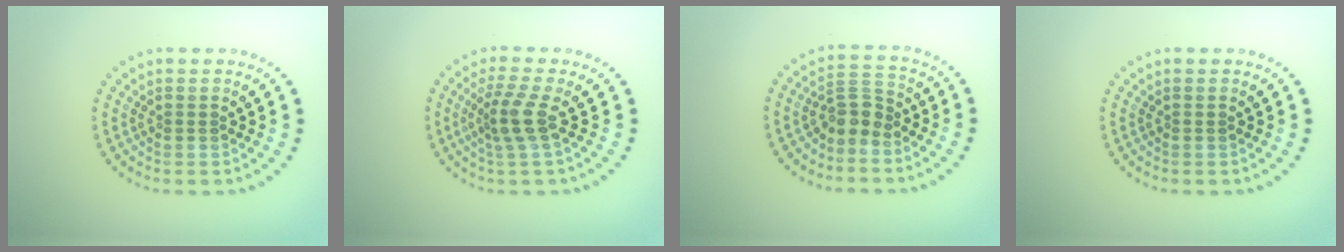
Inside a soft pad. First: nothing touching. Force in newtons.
{"total": 2.8, "press": 2.2, "slide": 1.8}
{"total": 2.8, "press": 2.2, "slide": 1.7}
{"total": 0.0}